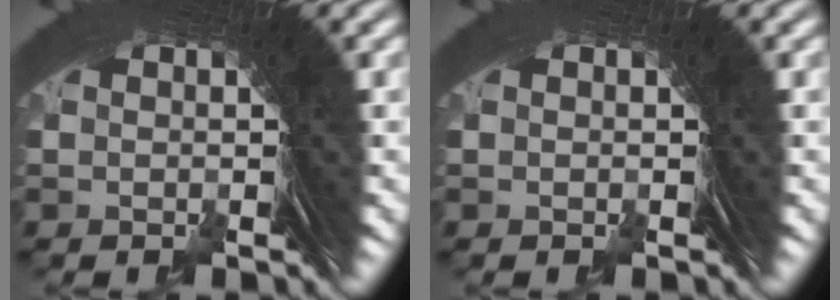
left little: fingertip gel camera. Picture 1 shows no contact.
{"total": 0.0}